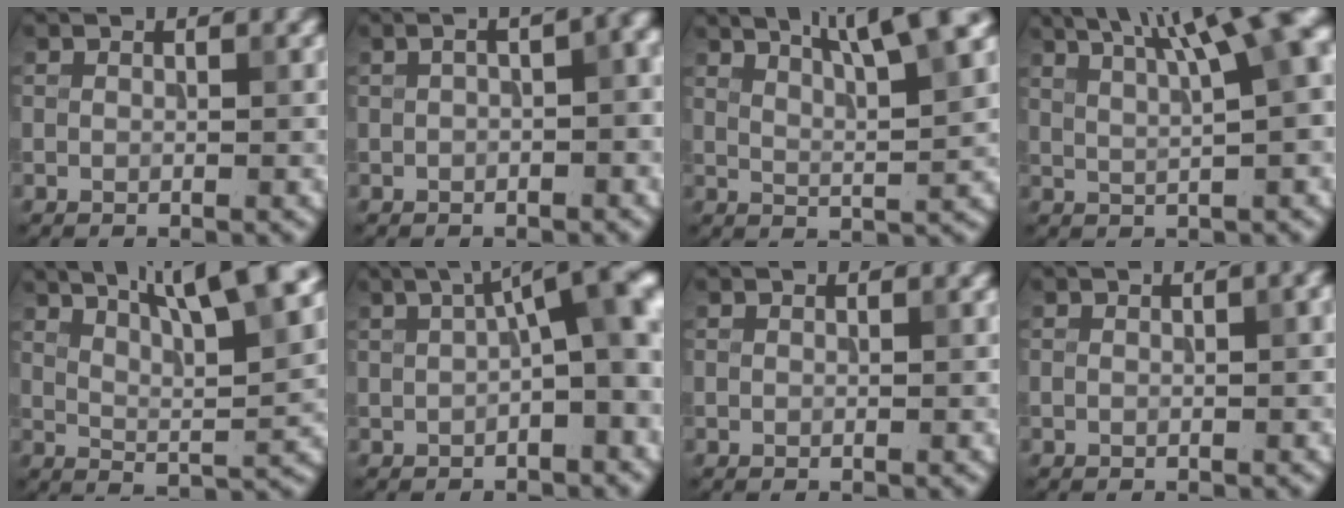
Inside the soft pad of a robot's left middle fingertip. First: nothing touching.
{"total": 11.4, "force": [1.2, 5.0, 10.3], "torque": [-0.071, 0.051, -0.014]}
{"total": 7.8, "force": [5.0, 1.5, 5.8], "torque": [-0.070, 0.022, 0.061]}
{"total": 13.2, "force": [6.0, 4.3, 10.9], "torque": [-0.123, 0.054, 0.065]}
{"total": 11.0, "force": [6.8, 2.6, 8.3], "torque": [-0.100, 0.024, 0.082]}
{"total": 7.2, "force": [0.8, 2.0, 6.9], "torque": [-0.092, 0.022, 0.005]}
{"total": 0.0}
{"total": 2.4, "force": [0.3, 1.1, 2.1], "torque": [-0.020, 0.002, 0.004]}